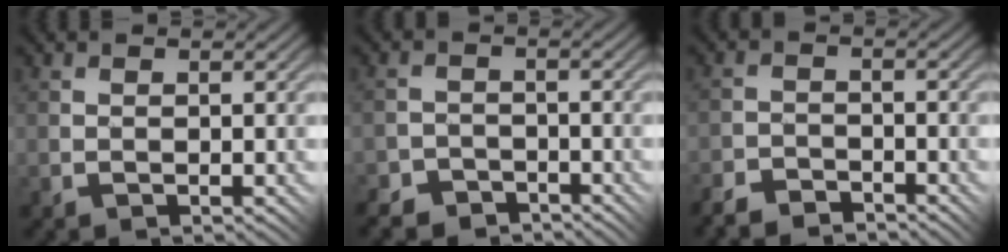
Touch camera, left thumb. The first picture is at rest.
{"total": 5.2, "force": [-4.5, 2.5, 0.3], "torque": [0.009, 0.001, -0.074]}
{"total": 4.2, "force": [-4.0, 1.0, 0.9], "torque": [-0.014, 0.002, -0.081]}